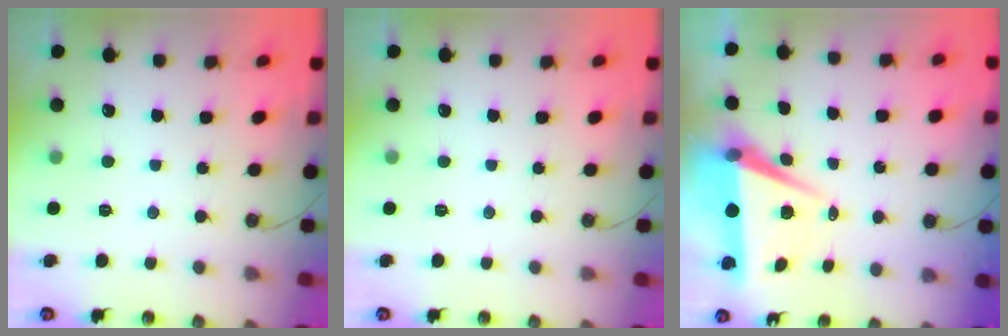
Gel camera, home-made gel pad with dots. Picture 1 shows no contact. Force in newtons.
{"total": 0.0}
{"total": 7.5, "press": 6.2, "slide": 4.1}